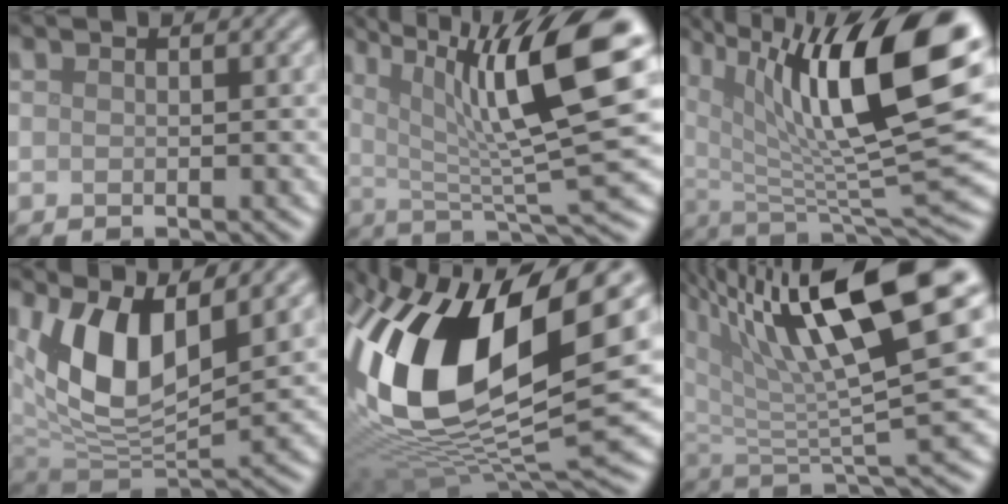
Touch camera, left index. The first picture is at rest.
{"total": 12.4, "force": [4.2, 2.8, 11.4], "torque": [-0.170, 0.014, 0.070]}
{"total": 15.7, "force": [6.3, 4.8, 13.6], "torque": [-0.225, 0.005, 0.105]}
{"total": 9.0, "force": [3.4, 4.3, 7.1], "torque": [-0.143, -0.013, 0.058]}
{"total": 16.8, "force": [3.8, 8.4, 14.1], "torque": [-0.283, 0.001, 0.056]}
{"total": 13.6, "force": [6.8, 3.3, 11.3], "torque": [-0.194, 0.011, 0.118]}